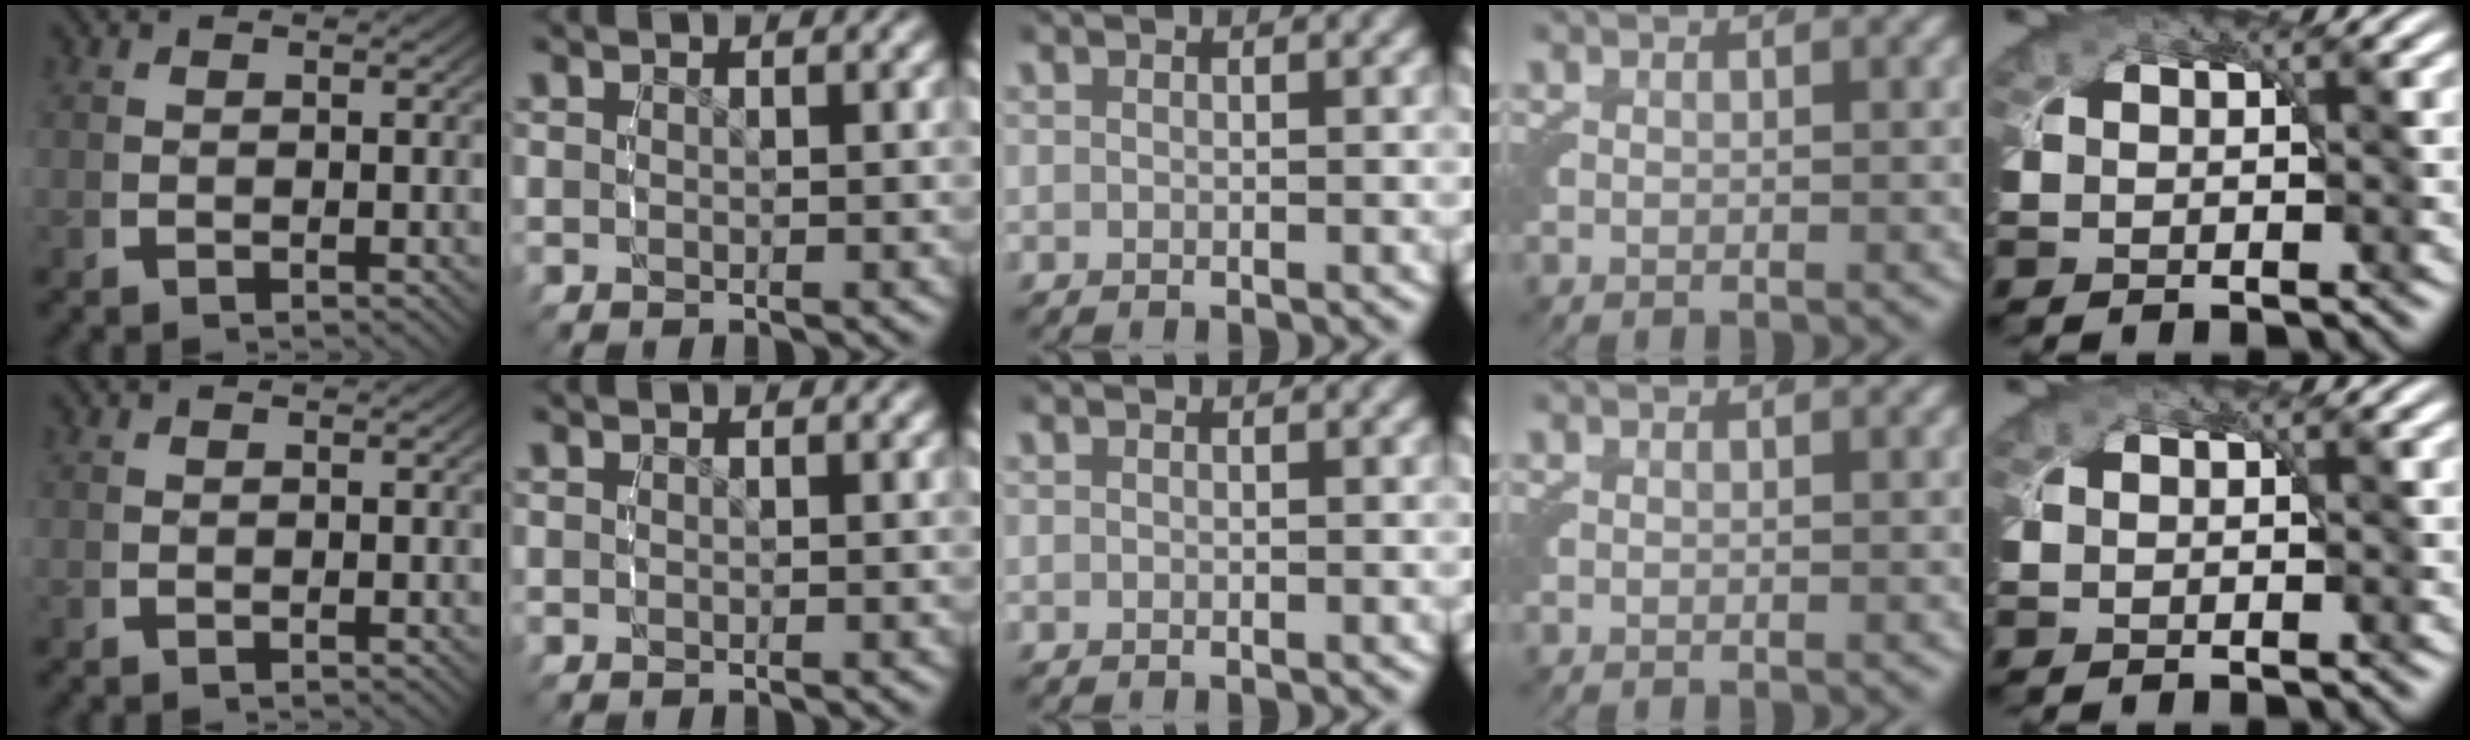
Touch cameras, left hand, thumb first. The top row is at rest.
{}